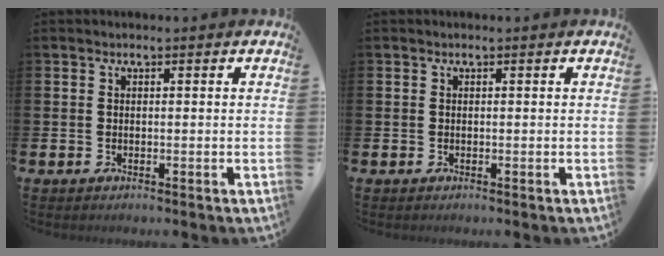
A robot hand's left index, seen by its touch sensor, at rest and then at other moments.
{"total": 0.0}